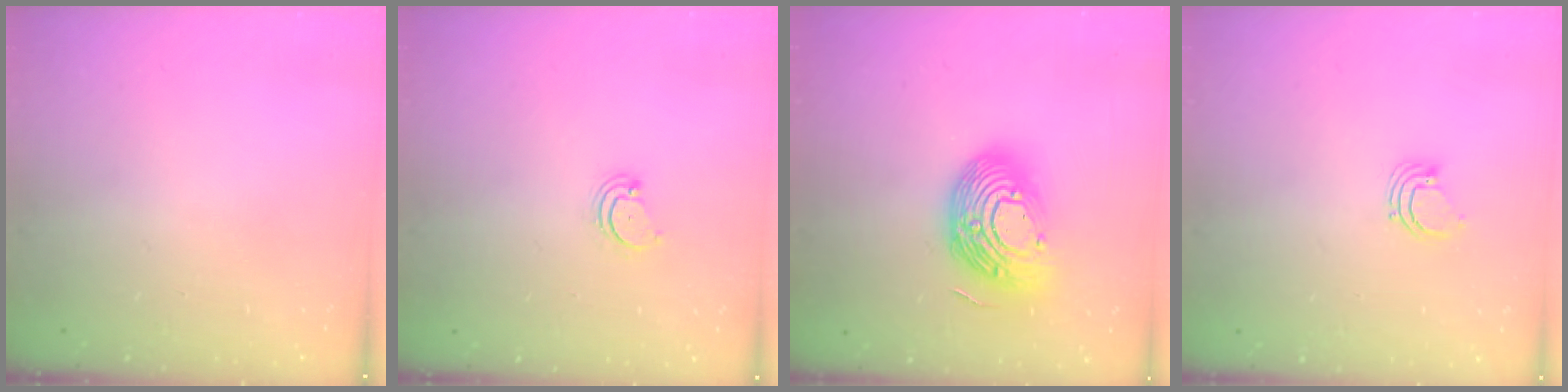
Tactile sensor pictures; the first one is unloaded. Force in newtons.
{"total": 2.6, "press": 2.5, "slide": 0.3}
{"total": 17.9, "press": 17.9, "slide": 1.2}
{"total": 2.3, "press": 2.3, "slide": 0.1}